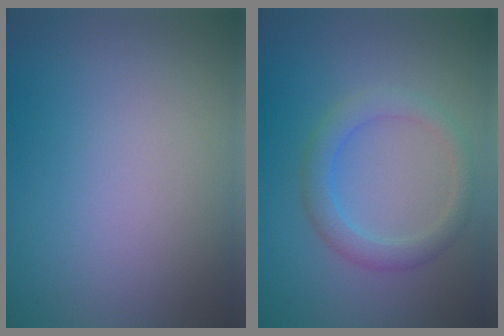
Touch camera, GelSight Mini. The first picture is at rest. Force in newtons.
{"total": 2.8, "press": 2.8, "slide": 0.2}